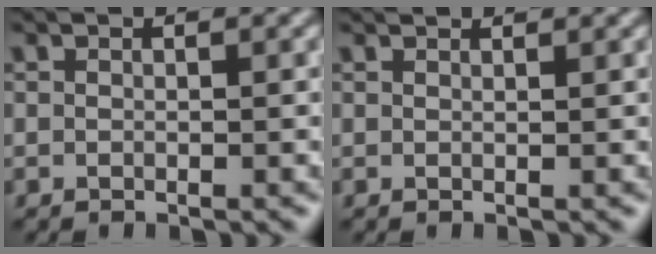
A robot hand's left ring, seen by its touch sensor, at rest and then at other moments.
{"total": 1.4, "force": [1.3, 0.2, 0.4], "torque": [-0.008, -0.005, 0.010]}